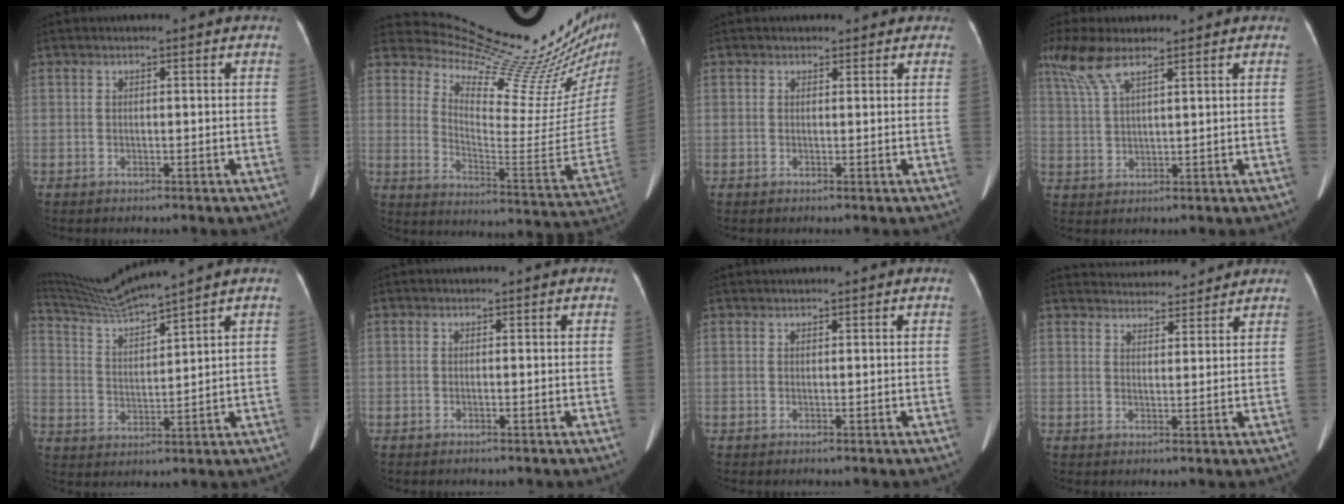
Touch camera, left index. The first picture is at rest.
{"total": 24.3, "force": [22.9, 1.2, 8.0], "torque": [-0.123, -0.147, 0.301]}
{"total": 2.0, "force": [1.1, 1.5, -0.4], "torque": [0.025, -0.002, 0.005]}
{"total": 6.3, "force": [4.3, 0.9, 4.5], "torque": [-0.103, 0.010, 0.094]}
{"total": 9.0, "force": [8.0, -2.6, 3.2], "torque": [-0.065, -0.006, 0.165]}
{"total": 0.8, "force": [0.7, 0.0, 0.4], "torque": [-0.009, 0.003, 0.007]}
{"total": 2.5, "force": [2.3, 0.1, 0.9], "torque": [-0.010, 0.019, 0.031]}
{"total": 11.0, "force": [10.6, 1.8, 2.2], "torque": [-0.022, 0.013, 0.141]}